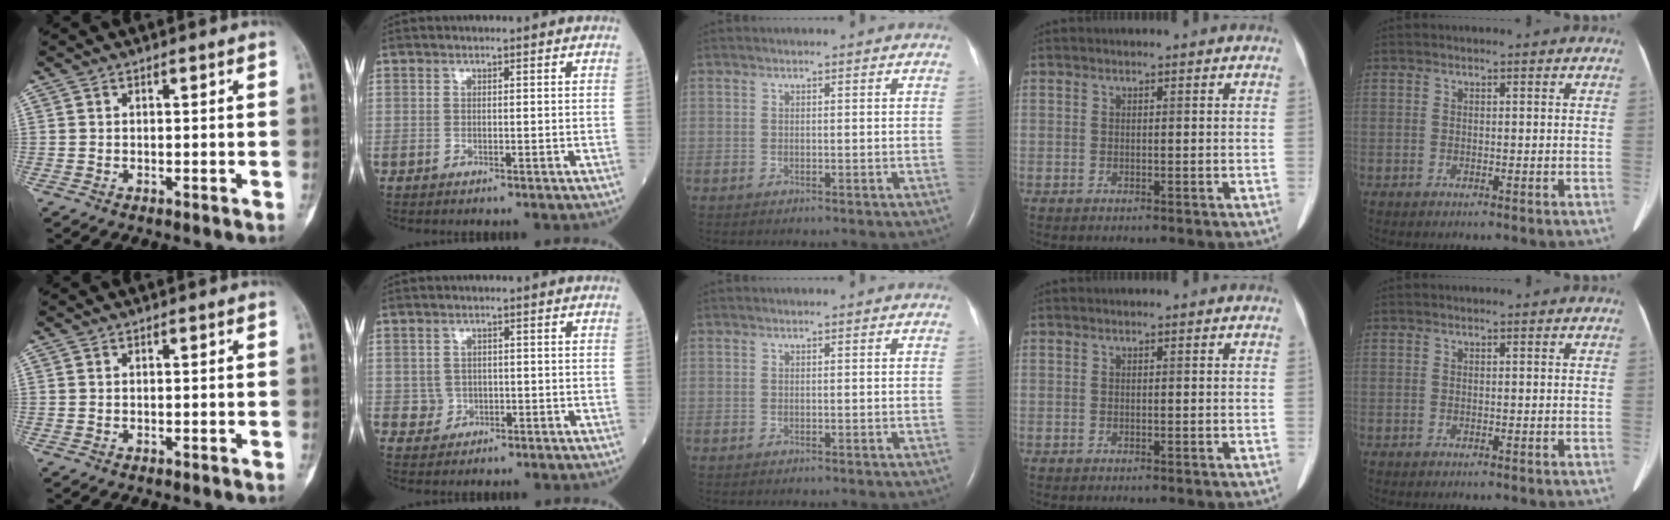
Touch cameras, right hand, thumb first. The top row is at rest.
{"index": {"total": 2.2, "force": [-0.1, 2.1, 0.5], "torque": [-0.004, 0.004, 0.002]}}